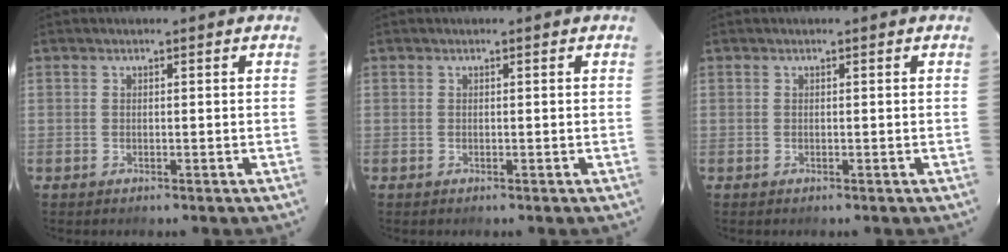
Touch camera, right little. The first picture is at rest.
{"total": 0.0}
{"total": 0.0}